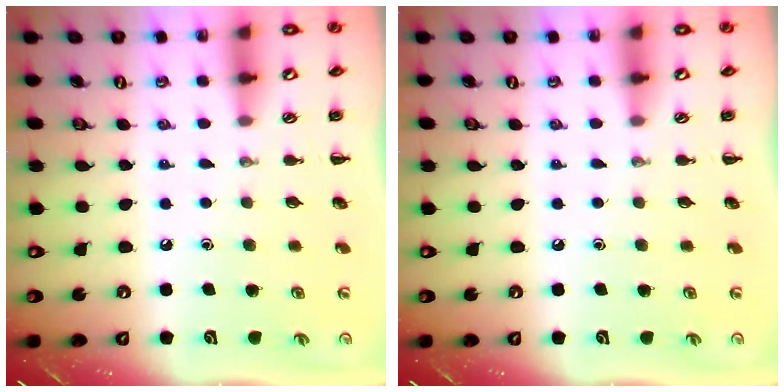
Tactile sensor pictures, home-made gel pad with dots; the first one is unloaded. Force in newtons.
{"total": 0.0}